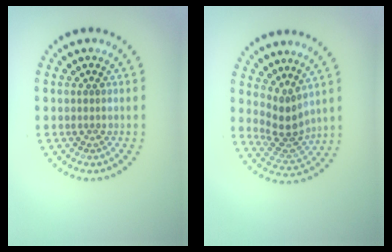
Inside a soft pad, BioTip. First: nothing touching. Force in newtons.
{"total": 2.9, "press": 2.2, "slide": 1.9}